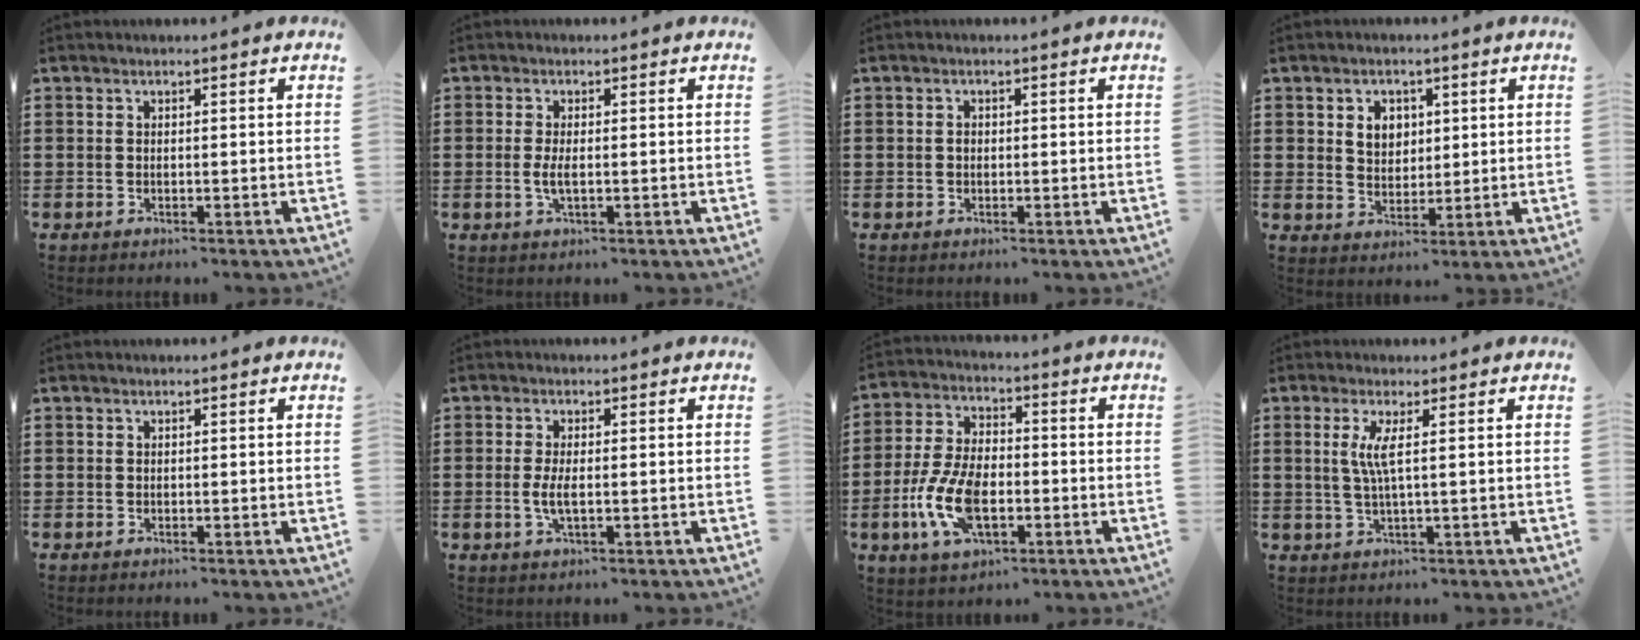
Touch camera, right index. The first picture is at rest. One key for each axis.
{"total": 2.5, "fx": -0.4, "fy": 0.5, "fz": 2.4, "tx": -0.058, "ty": -0.008, "tz": -0.011}
{"total": 0.8, "fx": -0.1, "fy": 0.6, "fz": 0.5, "tx": -0.012, "ty": 0.002, "tz": -0.002}
{"total": 4.1, "fx": 1.3, "fy": 3.3, "fz": 2.0, "tx": -0.051, "ty": 0.013, "tz": 0.022}
{"total": 0.0}
{"total": 3.2, "fx": -0.5, "fy": 0.8, "fz": 3.1, "tx": -0.069, "ty": -0.006, "tz": -0.013}
{"total": 10.3, "fx": -3.0, "fy": 5.2, "fz": 8.3, "tx": -0.201, "ty": -0.008, "tz": -0.059}
{"total": 3.9, "fx": 0.7, "fy": -0.2, "fz": 3.9, "tx": -0.084, "ty": -0.008, "tz": 0.006}